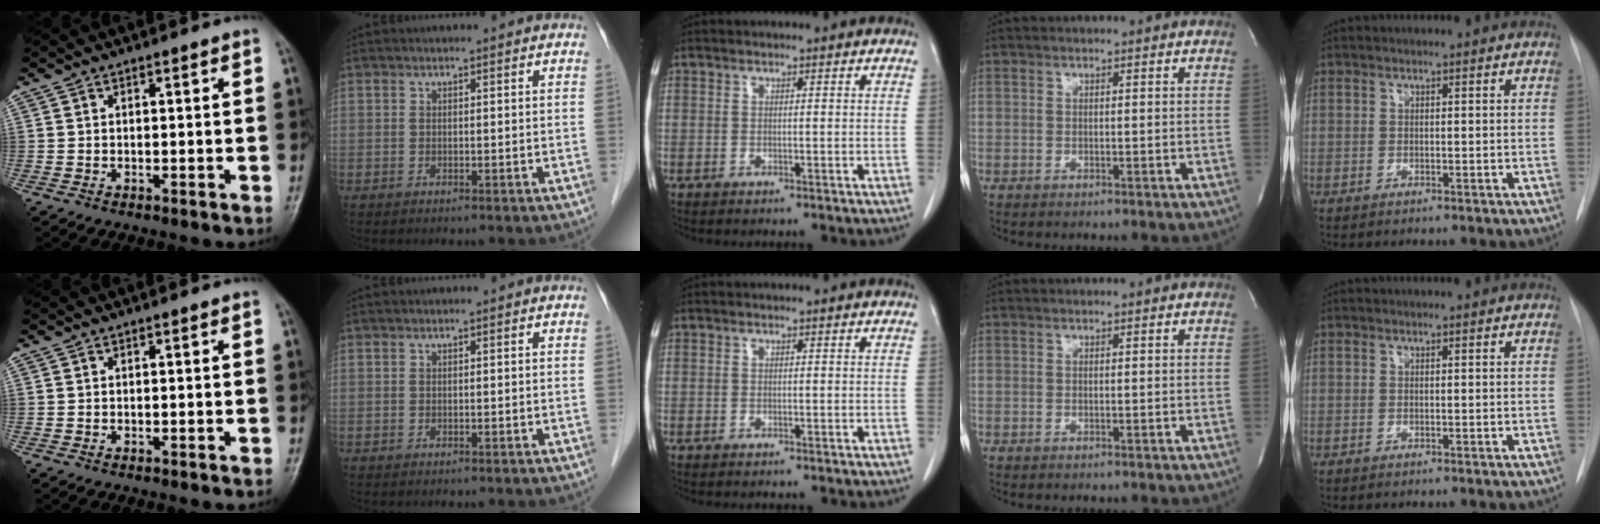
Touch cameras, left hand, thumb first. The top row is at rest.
{}